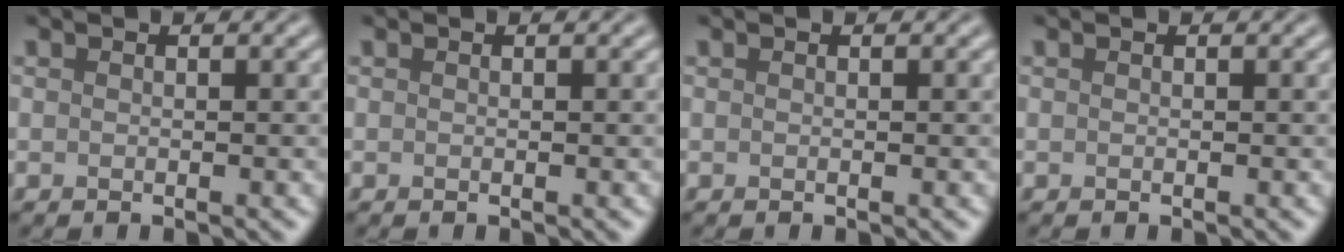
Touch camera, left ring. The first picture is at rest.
{"total": 0.0}
{"total": 0.0}
{"total": 0.0}